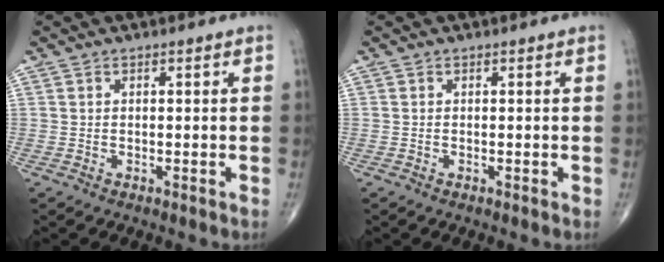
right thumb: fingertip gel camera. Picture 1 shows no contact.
{"total": 0.0}